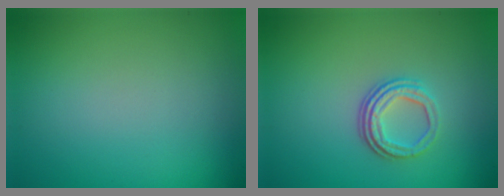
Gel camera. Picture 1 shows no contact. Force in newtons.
{"total": 3.4, "press": 2.4, "slide": 2.4}